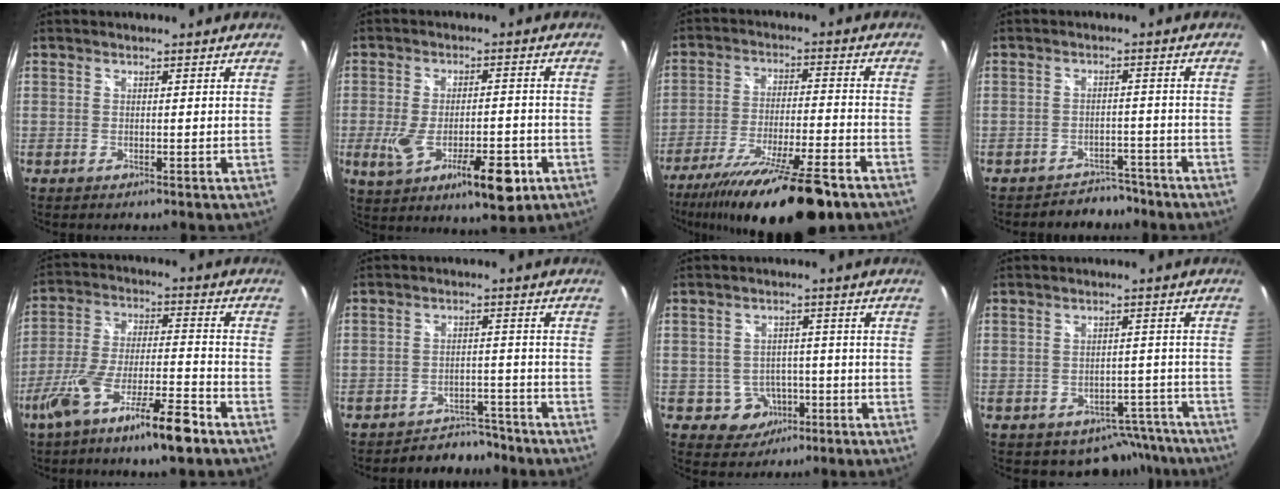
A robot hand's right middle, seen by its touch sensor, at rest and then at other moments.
{"total": 13.6, "force": [-5.1, 4.9, 11.6], "torque": [-0.212, -0.029, -0.076]}
{"total": 20.2, "force": [-15.5, 1.8, 12.8], "torque": [-0.236, -0.046, -0.254]}
{"total": 5.4, "force": [-5.0, 2.1, 0.3], "torque": [-0.007, 0.010, -0.067]}
{"total": 14.4, "force": [-9.5, 2.1, 10.6], "torque": [-0.211, -0.025, -0.167]}
{"total": 6.6, "force": [-6.3, 2.0, 0.3], "torque": [-0.008, 0.012, -0.083]}
{"total": 4.7, "force": [-2.0, 4.2, 0.8], "torque": [-0.027, 0.012, -0.015]}
{"total": 6.7, "force": [-5.4, 3.9, 0.9], "torque": [-0.005, 0.029, -0.048]}